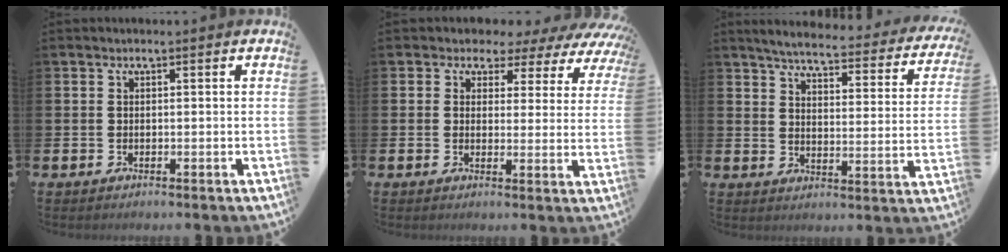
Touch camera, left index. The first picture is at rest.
{"total": 2.6, "force": [1.7, 2.0, 0.2], "torque": [-0.016, -0.021, 0.018]}
{"total": 5.0, "force": [4.6, 0.6, 1.8], "torque": [-0.049, -0.039, 0.072]}